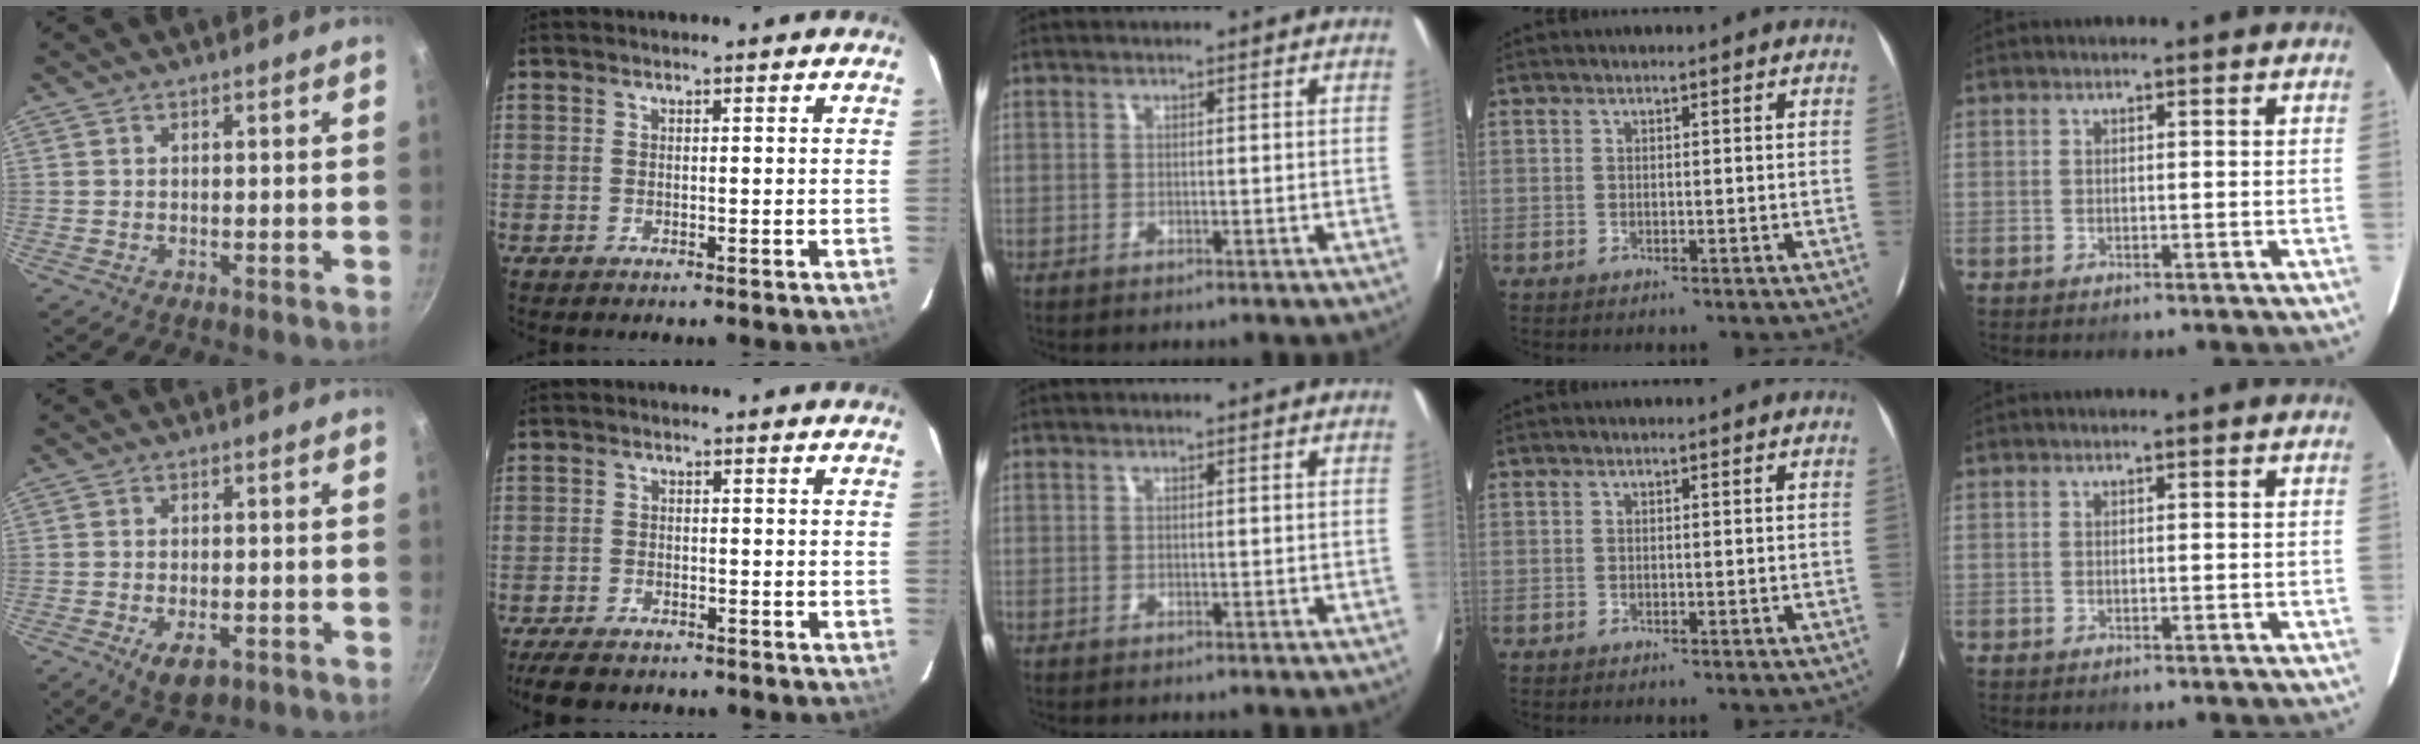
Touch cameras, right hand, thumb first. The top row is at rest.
{"thumb": {"total": 5.9, "force": [-2.4, 3.1, 4.4], "torque": [-0.064, 0.004, -0.031]}, "index": {"total": 6.9, "force": [-5.7, 2.8, 2.8], "torque": [-0.077, -0.011, -0.094]}}